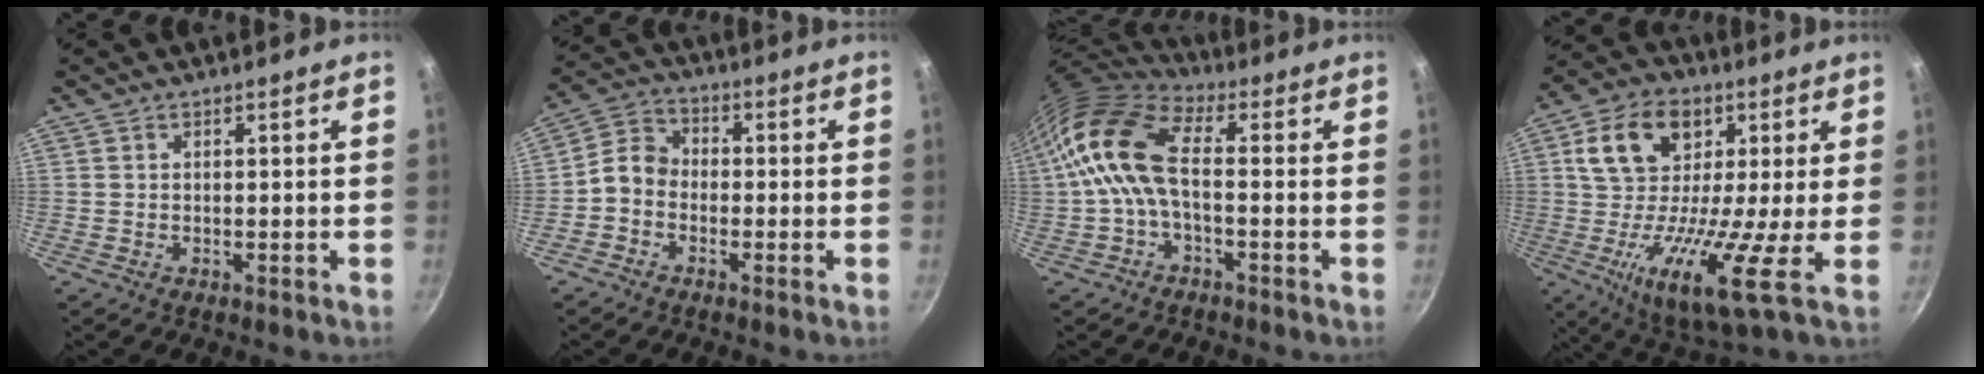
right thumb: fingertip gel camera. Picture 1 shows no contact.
{"total": 5.5, "force": [-1.9, 4.2, 2.9], "torque": [-0.044, 0.031, -0.056]}
{"total": 12.0, "force": [-0.3, 5.9, 10.4], "torque": [-0.207, 0.028, -0.024]}
{"total": 18.1, "force": [1.3, 8.7, 15.8], "torque": [-0.262, -0.002, -0.005]}